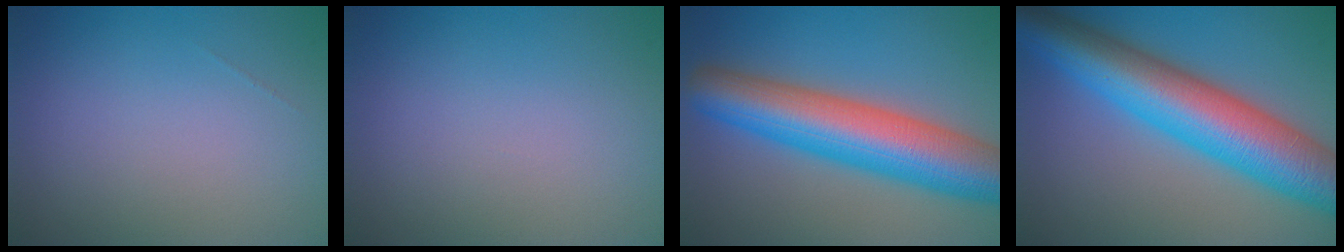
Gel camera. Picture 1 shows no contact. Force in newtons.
{"total": 0.0}
{"total": 10.7, "press": 10.7, "slide": 0.3}
{"total": 11.8, "press": 11.8, "slide": 0.1}